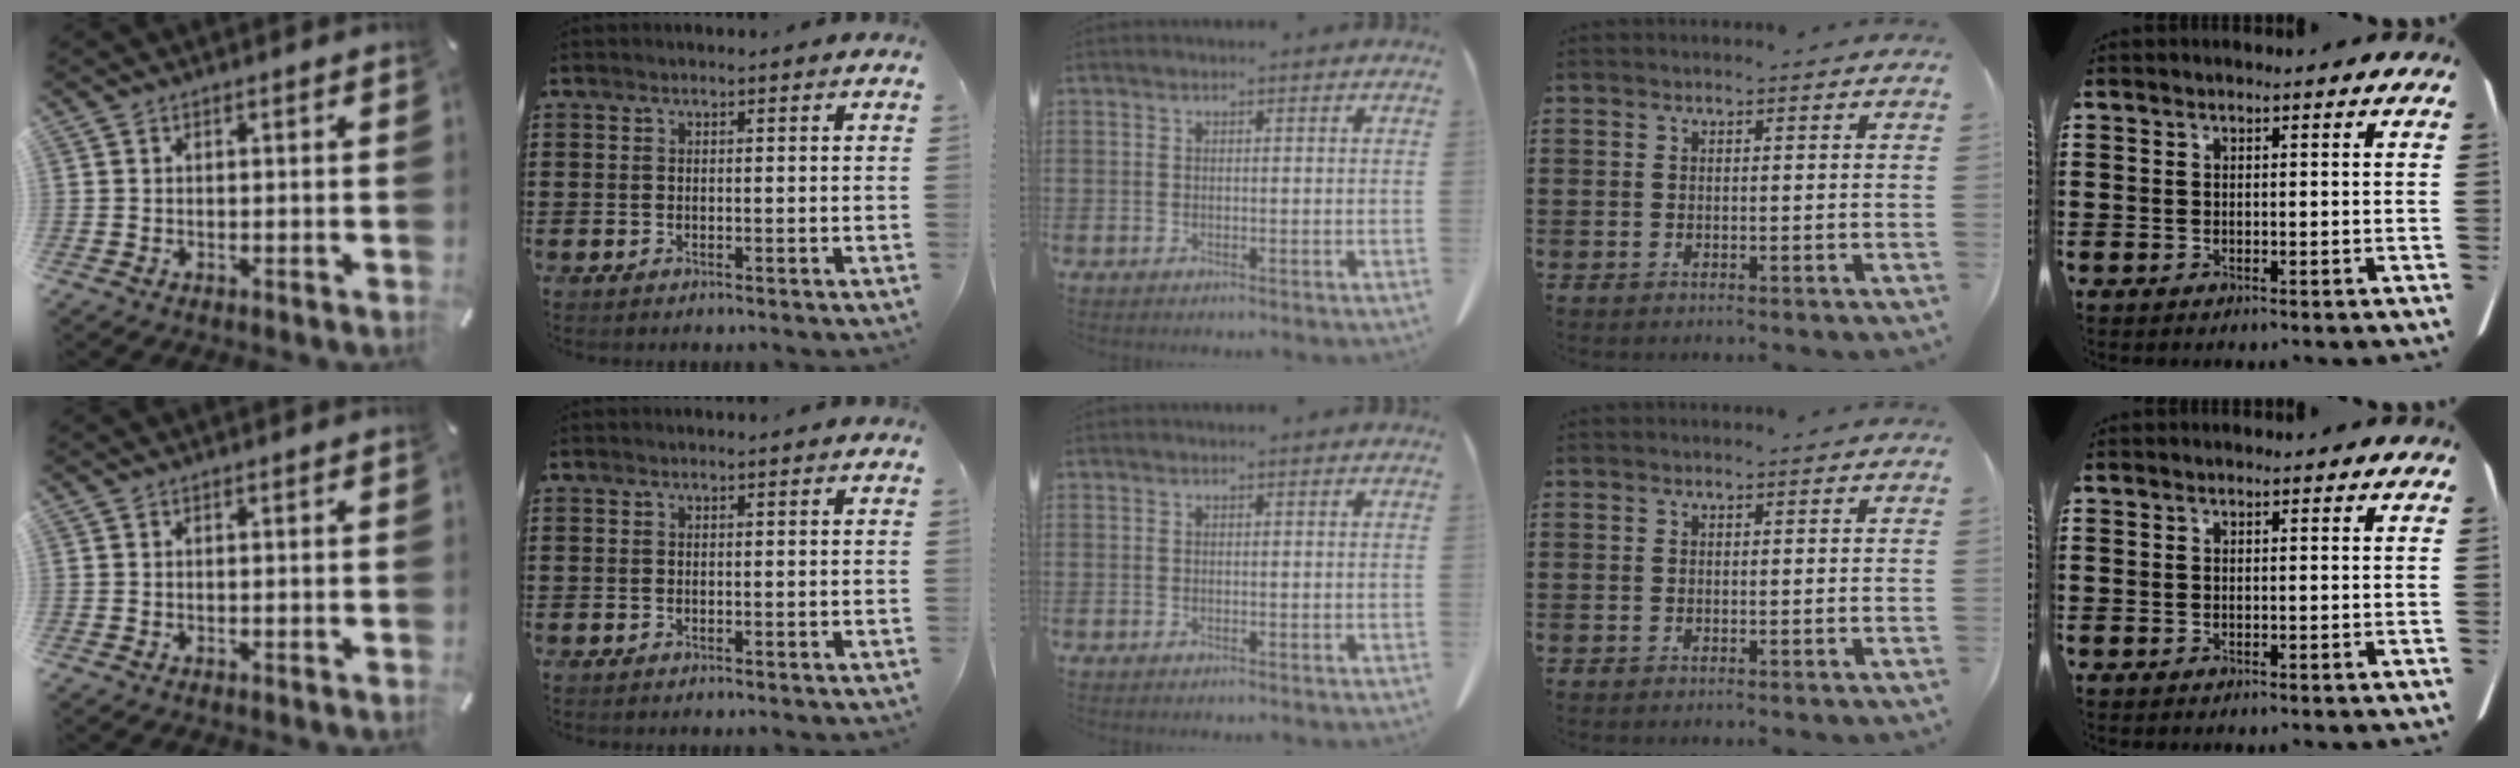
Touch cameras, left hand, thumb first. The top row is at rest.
{}